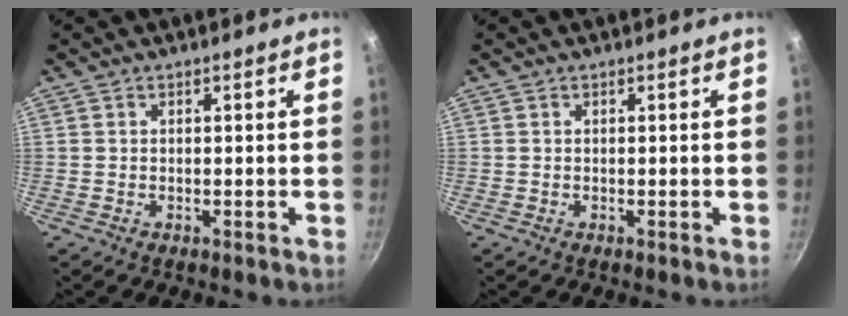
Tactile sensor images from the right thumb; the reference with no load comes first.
{"total": 0.0}